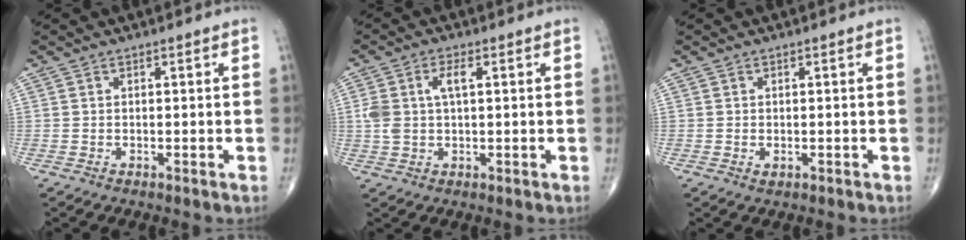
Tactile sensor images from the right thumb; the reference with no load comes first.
{"total": 5.7, "force": [1.2, 2.8, 4.8], "torque": [-0.114, 0.015, 0.025]}
{"total": 0.8, "force": [-0.2, 0.5, 0.5], "torque": [-0.006, -0.001, -0.002]}